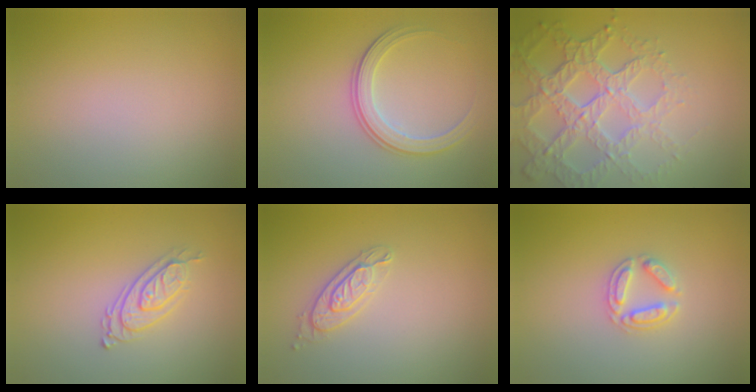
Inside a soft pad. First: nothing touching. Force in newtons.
{"total": 2.9, "press": 2.7, "slide": 1.0}
{"total": 7.4, "press": 5.2, "slide": 5.2}
{"total": 2.4, "press": 2.0, "slide": 1.4}
{"total": 2.1, "press": 2.1, "slide": 0.5}
{"total": 2.5, "press": 2.5, "slide": 0.4}